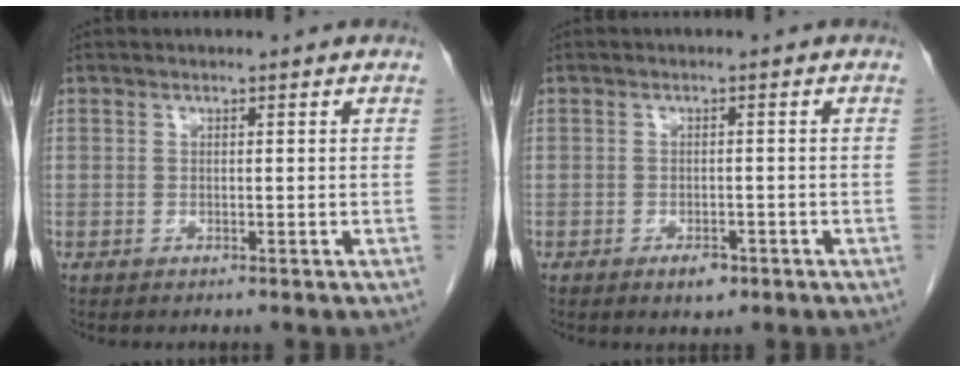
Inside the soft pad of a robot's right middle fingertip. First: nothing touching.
{"total": 2.2, "force": [-1.3, 1.0, 1.4], "torque": [-0.023, 0.001, -0.015]}